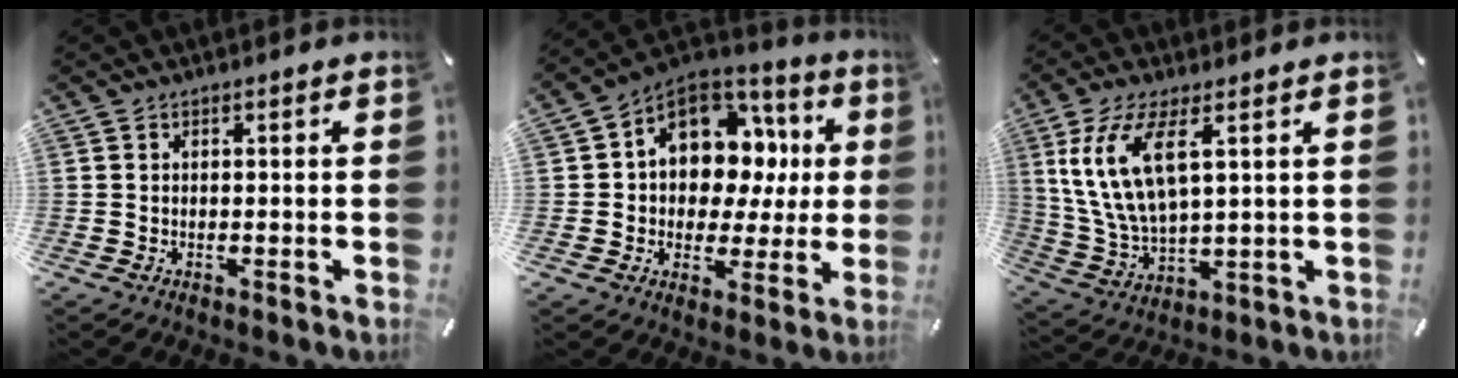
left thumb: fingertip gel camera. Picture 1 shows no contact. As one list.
[{"total": 12.9, "force": [3.6, 10.3, 6.9], "torque": [-0.110, -0.025, 0.072]}, {"total": 12.7, "force": [4.8, 5.2, 10.5], "torque": [-0.240, -0.006, 0.087]}]